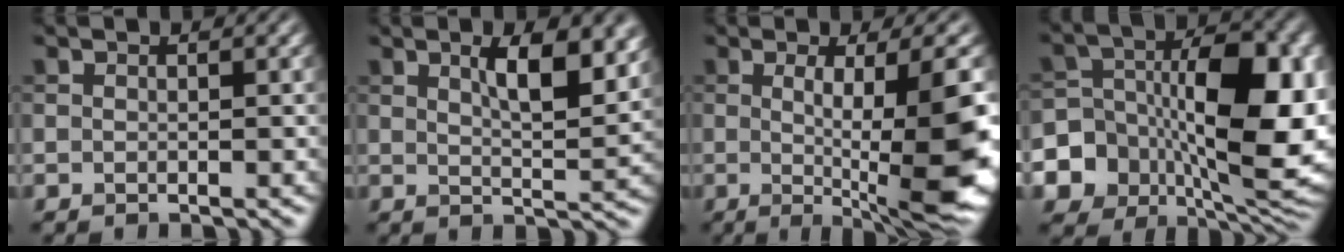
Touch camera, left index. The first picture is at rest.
{"total": 6.1, "force": [2.6, 2.0, 5.1], "torque": [-0.073, -0.002, 0.043]}
{"total": 11.9, "force": [-1.0, 2.7, 11.6], "torque": [-0.149, -0.009, -0.012]}
{"total": 14.1, "force": [-2.1, 9.4, 10.2], "torque": [-0.152, -0.015, -0.024]}